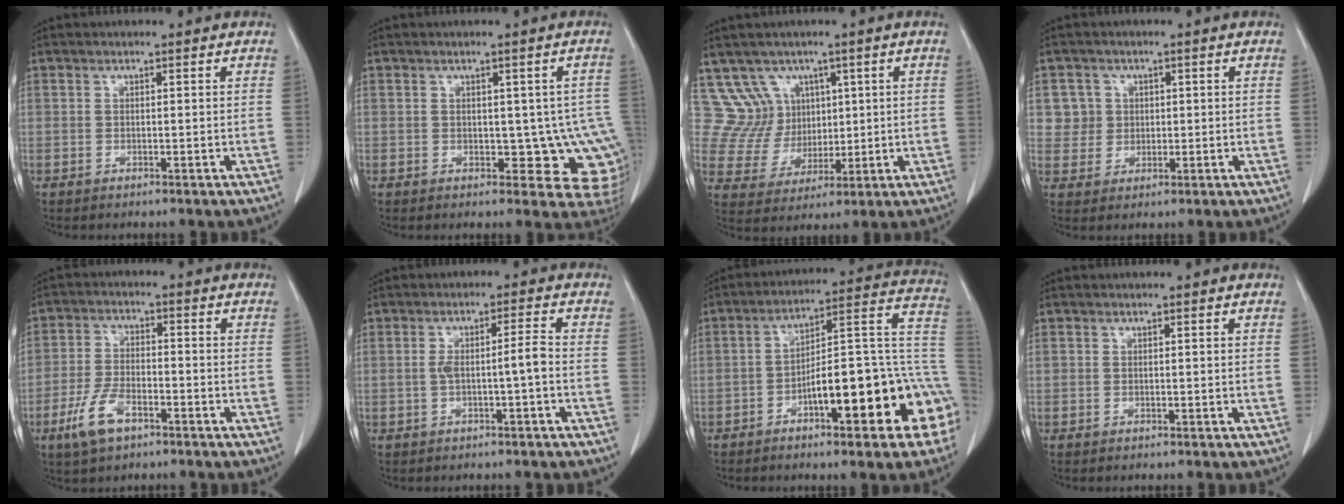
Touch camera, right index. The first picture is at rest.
{"total": 7.4, "force": [-0.8, 4.3, 6.0], "torque": [-0.045, 0.007, -0.002]}
{"total": 8.1, "force": [4.1, 6.9, 0.2], "torque": [-0.009, 0.034, 0.088]}
{"total": 4.5, "force": [1.2, 4.3, -0.2], "torque": [0.020, 0.010, 0.025]}
{"total": 7.3, "force": [-4.1, 3.3, 5.1], "torque": [-0.116, -0.001, -0.075]}
{"total": 4.1, "force": [-0.8, 0.1, 4.0], "torque": [-0.070, 0.016, -0.007]}
{"total": 18.0, "force": [-6.4, 4.4, 16.3], "torque": [-0.157, 0.043, -0.081]}
{"total": 0.0}